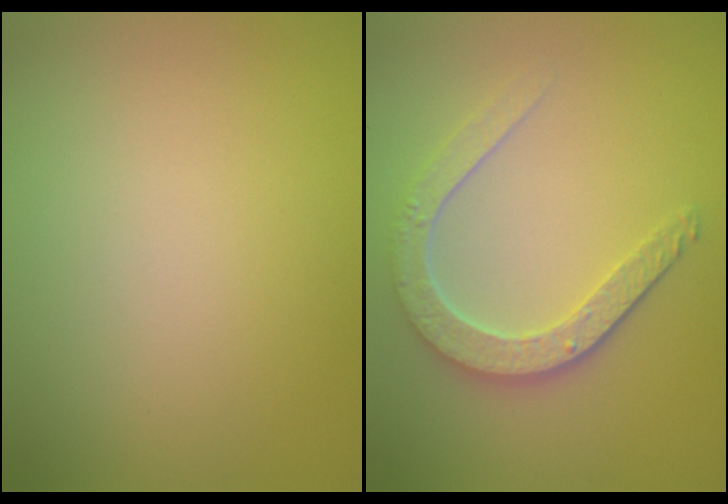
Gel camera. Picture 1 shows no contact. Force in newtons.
{"total": 4.5, "press": 3.6, "slide": 2.7}